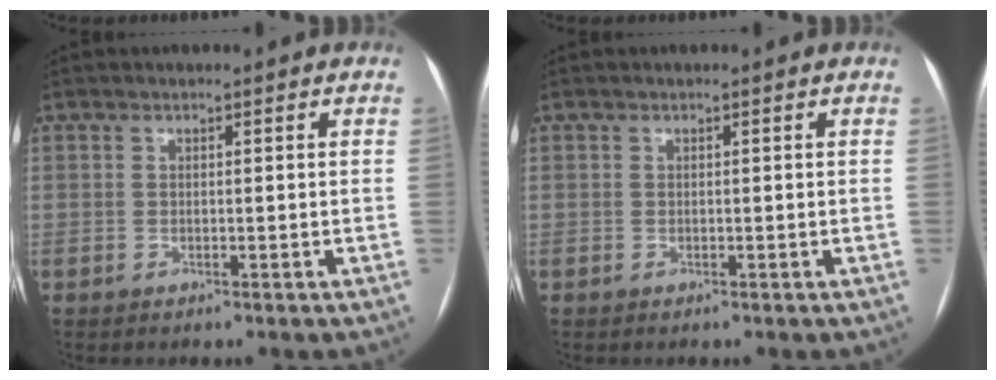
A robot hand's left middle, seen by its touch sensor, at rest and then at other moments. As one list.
[{"total": 0.0}]